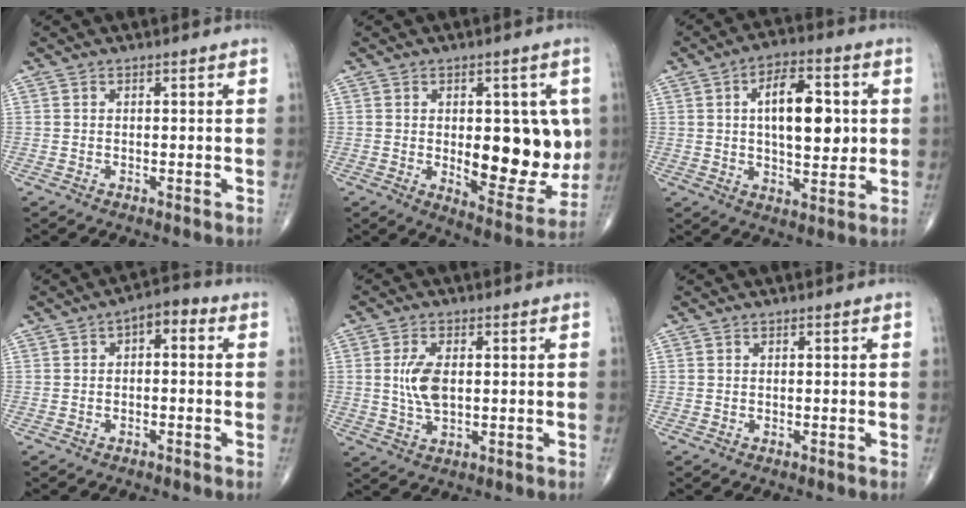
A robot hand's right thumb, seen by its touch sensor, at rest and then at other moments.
{"total": 15.6, "force": [0.4, 7.4, 13.7], "torque": [-0.138, -0.026, 0.022]}
{"total": 13.7, "force": [2.1, 6.7, 11.8], "torque": [-0.161, 0.000, 0.033]}
{"total": 4.2, "force": [0.5, 2.4, 3.4], "torque": [-0.030, 0.023, -0.006]}
{"total": 6.2, "force": [0.6, 3.1, 5.3], "torque": [-0.111, -0.004, 0.012]}
{"total": 0.0}